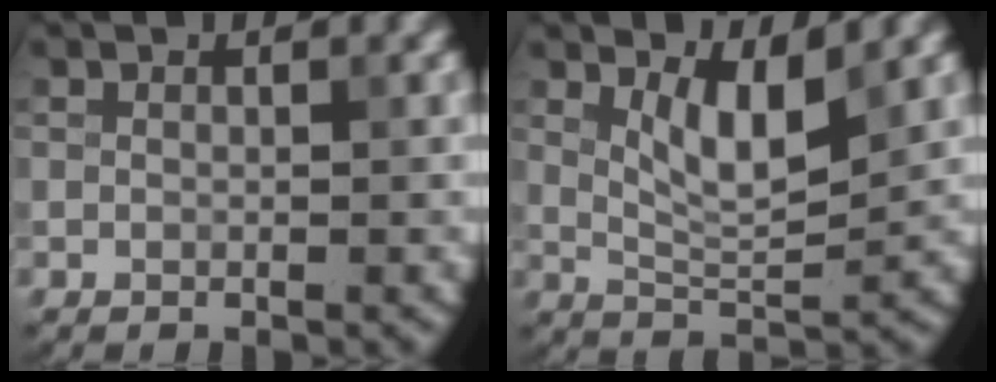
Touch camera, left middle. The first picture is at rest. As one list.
[{"total": 3.8, "force": [1.8, 1.0, 3.2], "torque": [-0.065, -0.010, 0.038]}]